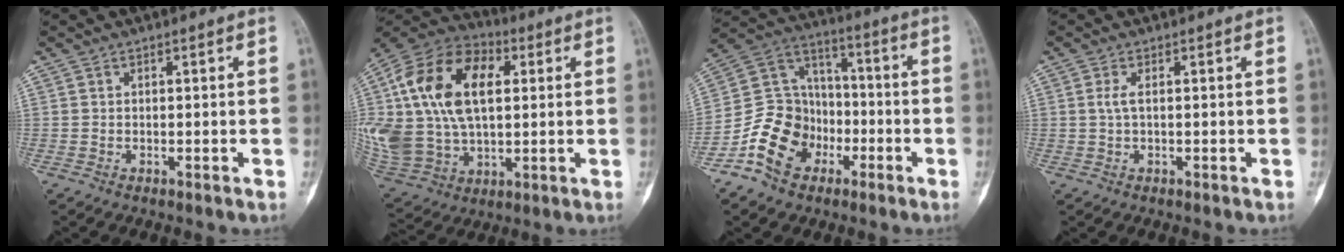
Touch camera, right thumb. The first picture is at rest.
{"total": 30.1, "force": [5.6, 19.0, 22.7], "torque": [-0.483, 0.027, 0.110]}
{"total": 14.3, "force": [-6.3, 11.2, 6.1], "torque": [-0.078, 0.078, -0.118]}
{"total": 1.7, "force": [0.2, 0.5, 1.6], "torque": [-0.046, 0.004, 0.008]}